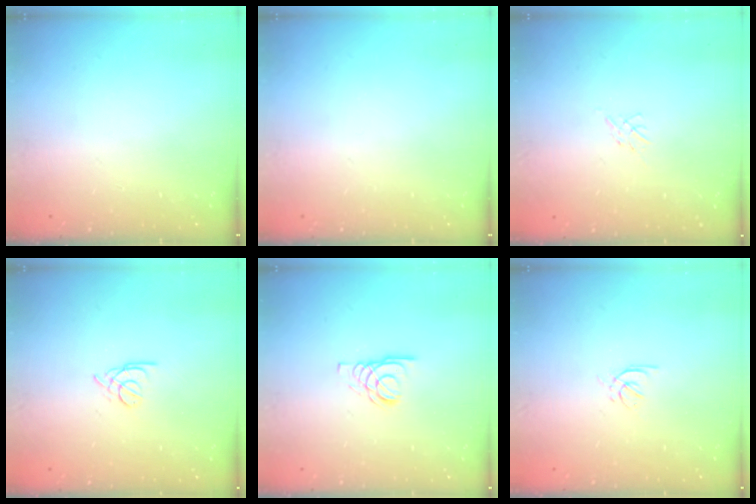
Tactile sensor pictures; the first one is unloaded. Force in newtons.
{"total": 0.0}
{"total": 0.0}
{"total": 1.8, "press": 1.7, "slide": 0.5}
{"total": 3.7, "press": 3.7, "slide": 0.4}
{"total": 2.1, "press": 2.0, "slide": 0.6}